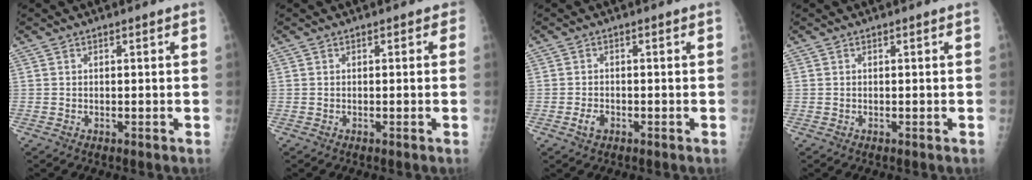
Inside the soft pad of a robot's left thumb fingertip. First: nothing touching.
{"total": 0.7, "force": [0.2, 0.6, 0.3], "torque": [0.014, 0.003, -0.007]}
{"total": 2.3, "force": [-1.1, 1.5, 1.4], "torque": [-0.024, 0.003, -0.019]}
{"total": 0.0}